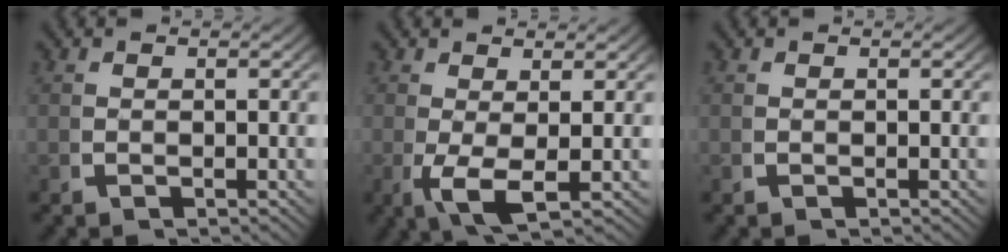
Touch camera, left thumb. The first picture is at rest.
{"total": 4.2, "force": [-0.8, 1.5, 3.9], "torque": [-0.087, -0.018, 0.001]}
{"total": 0.0}